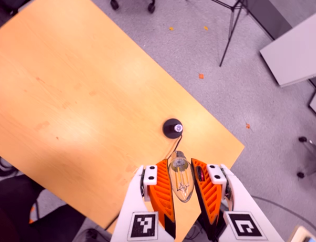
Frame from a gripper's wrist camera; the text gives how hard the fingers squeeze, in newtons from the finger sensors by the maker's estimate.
{"total": 11.5, "left": 11.8, "right": 11.3}